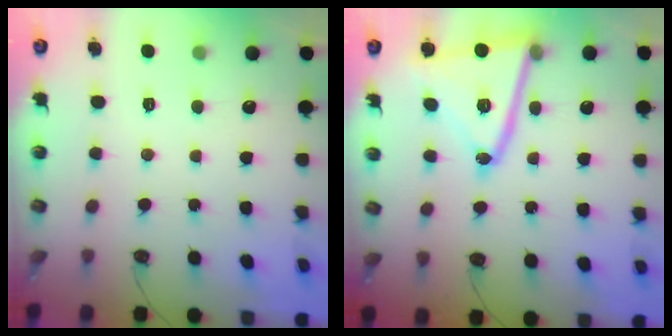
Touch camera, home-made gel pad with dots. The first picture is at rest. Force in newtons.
{"total": 18.7, "press": 18.6, "slide": 2.1}